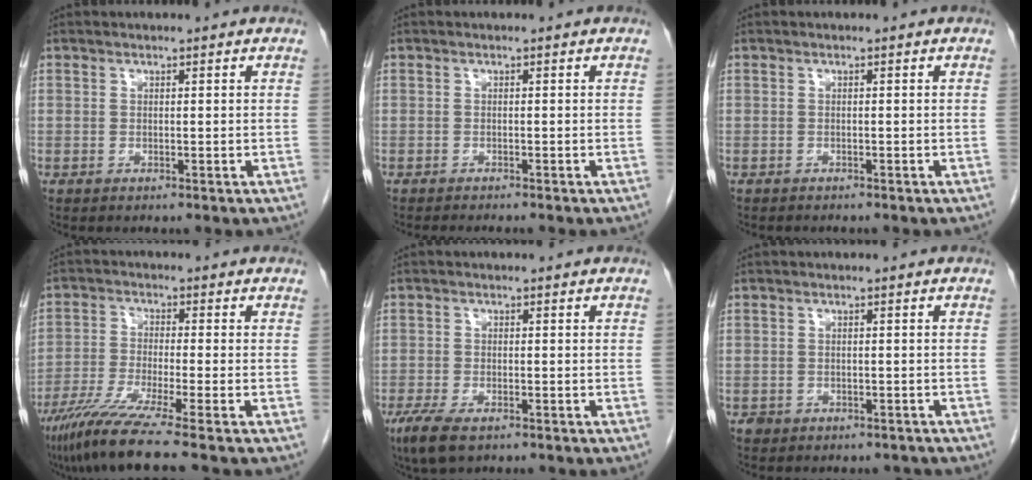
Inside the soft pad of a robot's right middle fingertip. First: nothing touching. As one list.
[{"total": 3.3, "force": [-2.9, 0.4, 1.5], "torque": [-0.021, -0.006, -0.035]}, {"total": 1.5, "force": [-1.3, 0.5, 0.6], "torque": [-0.015, -0.002, -0.013]}, {"total": 9.5, "force": [-7.2, -1.8, 5.9], "torque": [-0.104, -0.039, -0.127]}, {"total": 5.2, "force": [-3.4, 1.7, 3.6], "torque": [-0.077, -0.013, -0.055]}, {"total": 2.6, "force": [-2.0, 1.7, 0.1], "torque": [-0.002, 0.009, -0.027]}]